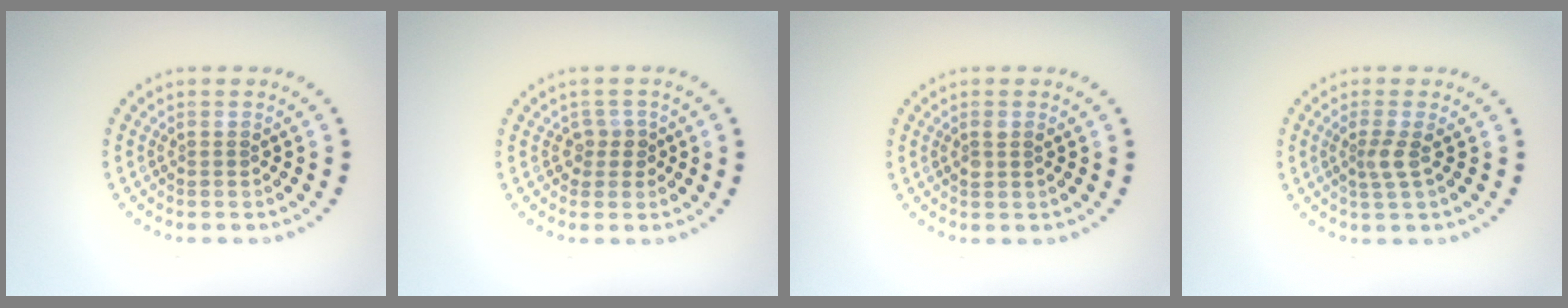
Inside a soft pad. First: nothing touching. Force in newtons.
{"total": 1.6, "press": 1.2, "slide": 1.1}
{"total": 1.2, "press": 1.1, "slide": 0.5}
{"total": 1.8, "press": 1.4, "slide": 1.2}